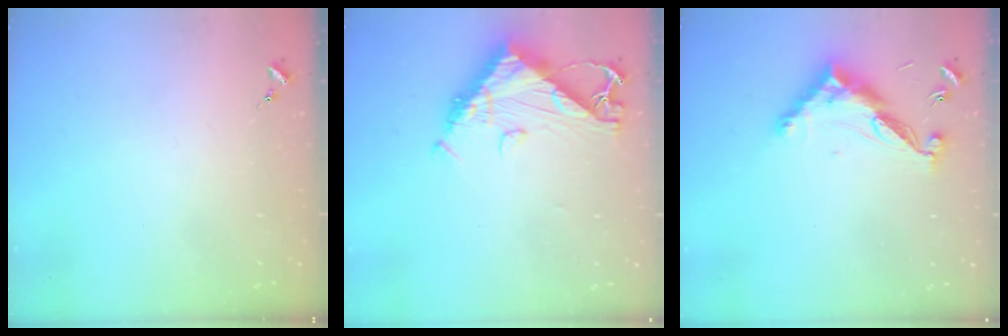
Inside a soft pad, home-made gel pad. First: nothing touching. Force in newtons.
{"total": 10.6, "press": 10.5, "slide": 1.1}
{"total": 12.4, "press": 12.4, "slide": 0.2}